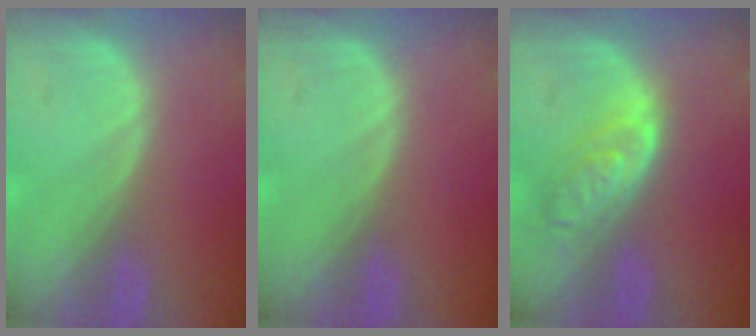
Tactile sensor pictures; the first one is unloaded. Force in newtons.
{"total": 0.0}
{"total": 6.3, "press": 5.7, "slide": 2.8}